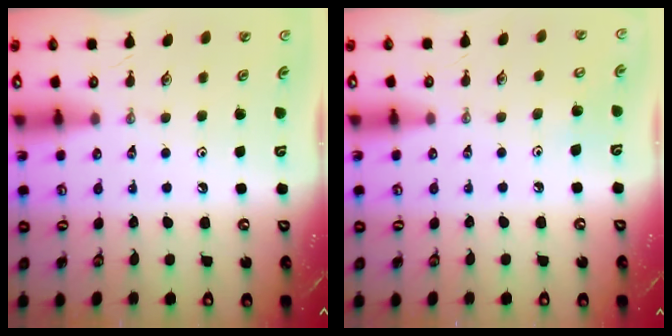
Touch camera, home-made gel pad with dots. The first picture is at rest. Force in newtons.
{"total": 5.0, "press": 5.0, "slide": 0.4}